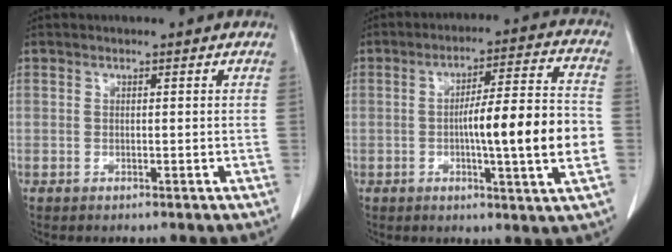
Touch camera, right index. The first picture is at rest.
{"total": 14.0, "force": [-2.1, 0.4, 13.9], "torque": [-0.213, 0.007, -0.035]}